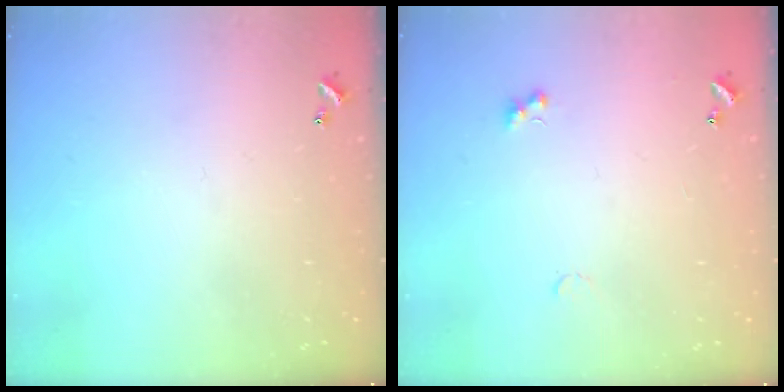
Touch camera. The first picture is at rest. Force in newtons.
{"total": 1.7, "press": 1.6, "slide": 0.5}